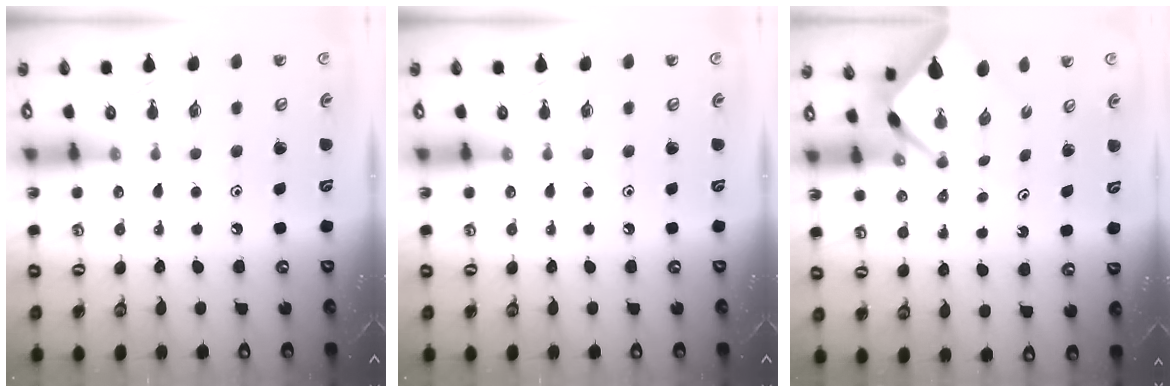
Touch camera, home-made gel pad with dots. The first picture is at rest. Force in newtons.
{"total": 0.0}
{"total": 2.6, "press": 2.6, "slide": 0.3}